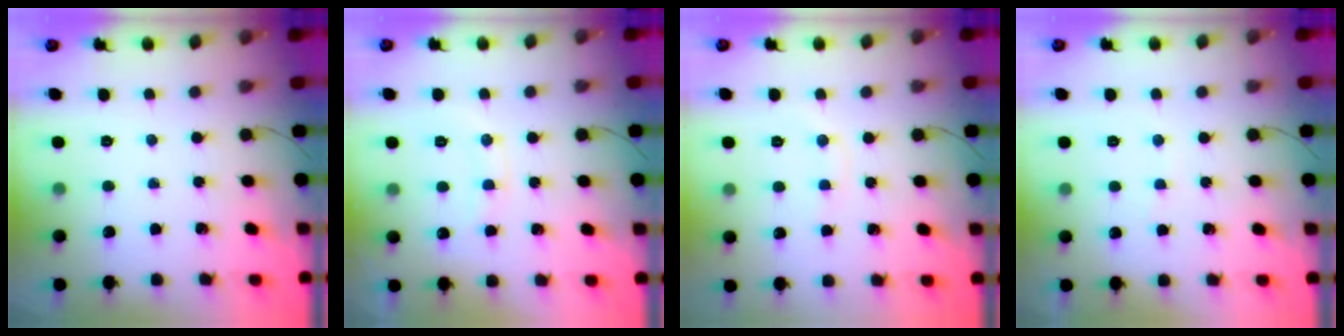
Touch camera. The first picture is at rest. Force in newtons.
{"total": 9.7, "press": 9.6, "slide": 1.1}
{"total": 5.3, "press": 5.1, "slide": 1.6}
{"total": 3.8, "press": 3.8, "slide": 0.6}